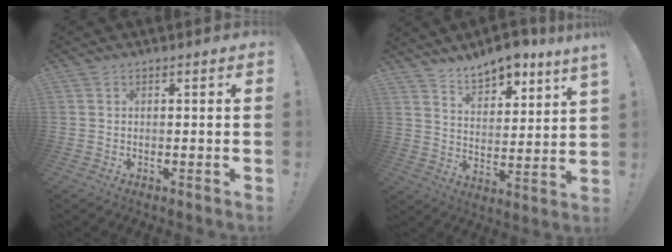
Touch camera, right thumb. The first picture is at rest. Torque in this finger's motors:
{"motor_torque": [-0.50, 1.17, 0.16, 0.34, 0.07]}